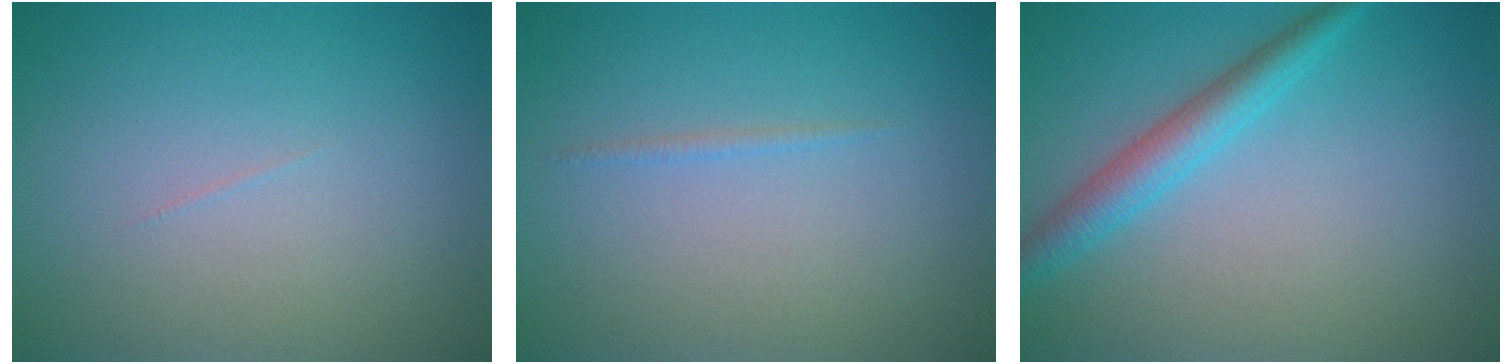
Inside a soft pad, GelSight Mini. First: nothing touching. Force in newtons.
{"total": 0.5, "press": 0.5, "slide": 0.1}
{"total": 3.2, "press": 3.2, "slide": 0.0}